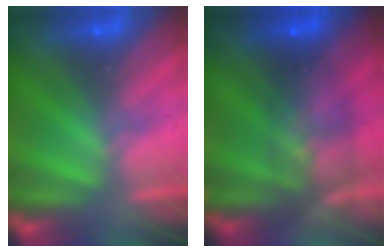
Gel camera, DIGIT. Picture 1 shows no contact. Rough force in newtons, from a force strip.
{"total": 7.7}